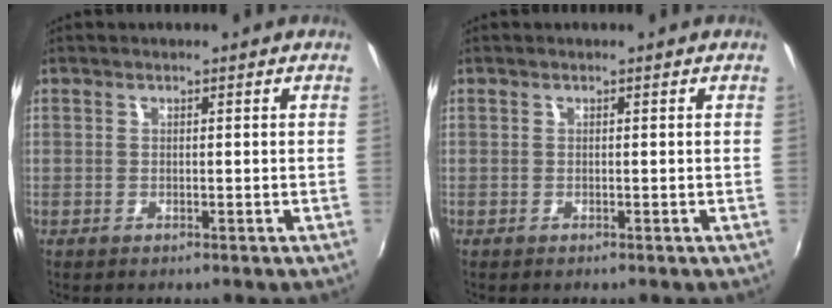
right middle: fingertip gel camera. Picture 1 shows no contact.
{"total": 0.0}